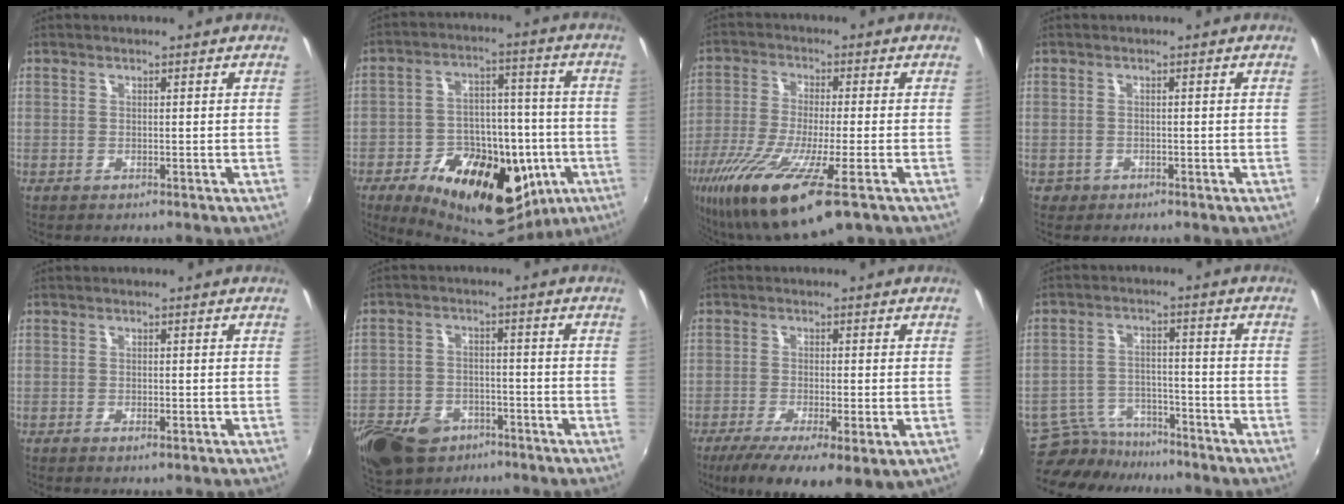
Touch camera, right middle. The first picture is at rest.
{"total": 26.5, "force": [-11.6, 15.1, 18.4], "torque": [-0.335, -0.007, -0.150]}
{"total": 17.5, "force": [-10.2, 3.3, 13.8], "torque": [-0.287, -0.068, -0.186]}
{"total": 1.8, "force": [-0.9, 1.6, 0.4], "torque": [-0.014, -0.003, -0.013]}
{"total": 1.3, "force": [-0.7, 0.6, 0.9], "torque": [-0.017, -0.004, -0.012]}
{"total": 17.6, "force": [-10.4, 11.5, 8.4], "torque": [-0.224, -0.015, -0.167]}
{"total": 12.8, "force": [-6.6, 4.1, 10.2], "torque": [-0.194, -0.049, -0.101]}
{"total": 9.7, "force": [-8.8, 3.8, 1.7], "torque": [-0.058, 0.004, -0.142]}